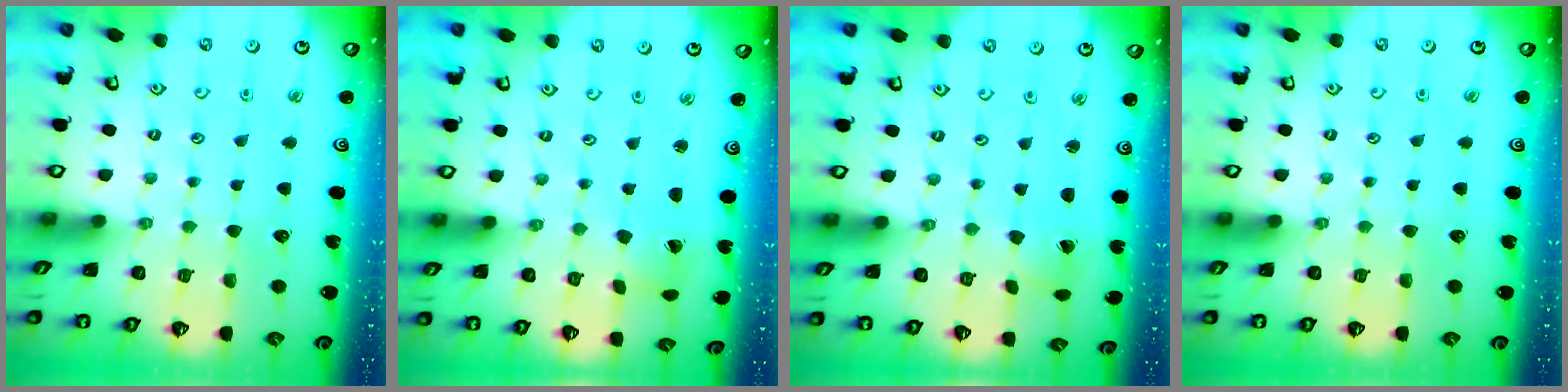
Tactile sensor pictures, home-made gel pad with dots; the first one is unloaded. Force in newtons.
{"total": 1.2, "press": 1.1, "slide": 0.3}
{"total": 1.2, "press": 1.2, "slide": 0.1}
{"total": 0.0}